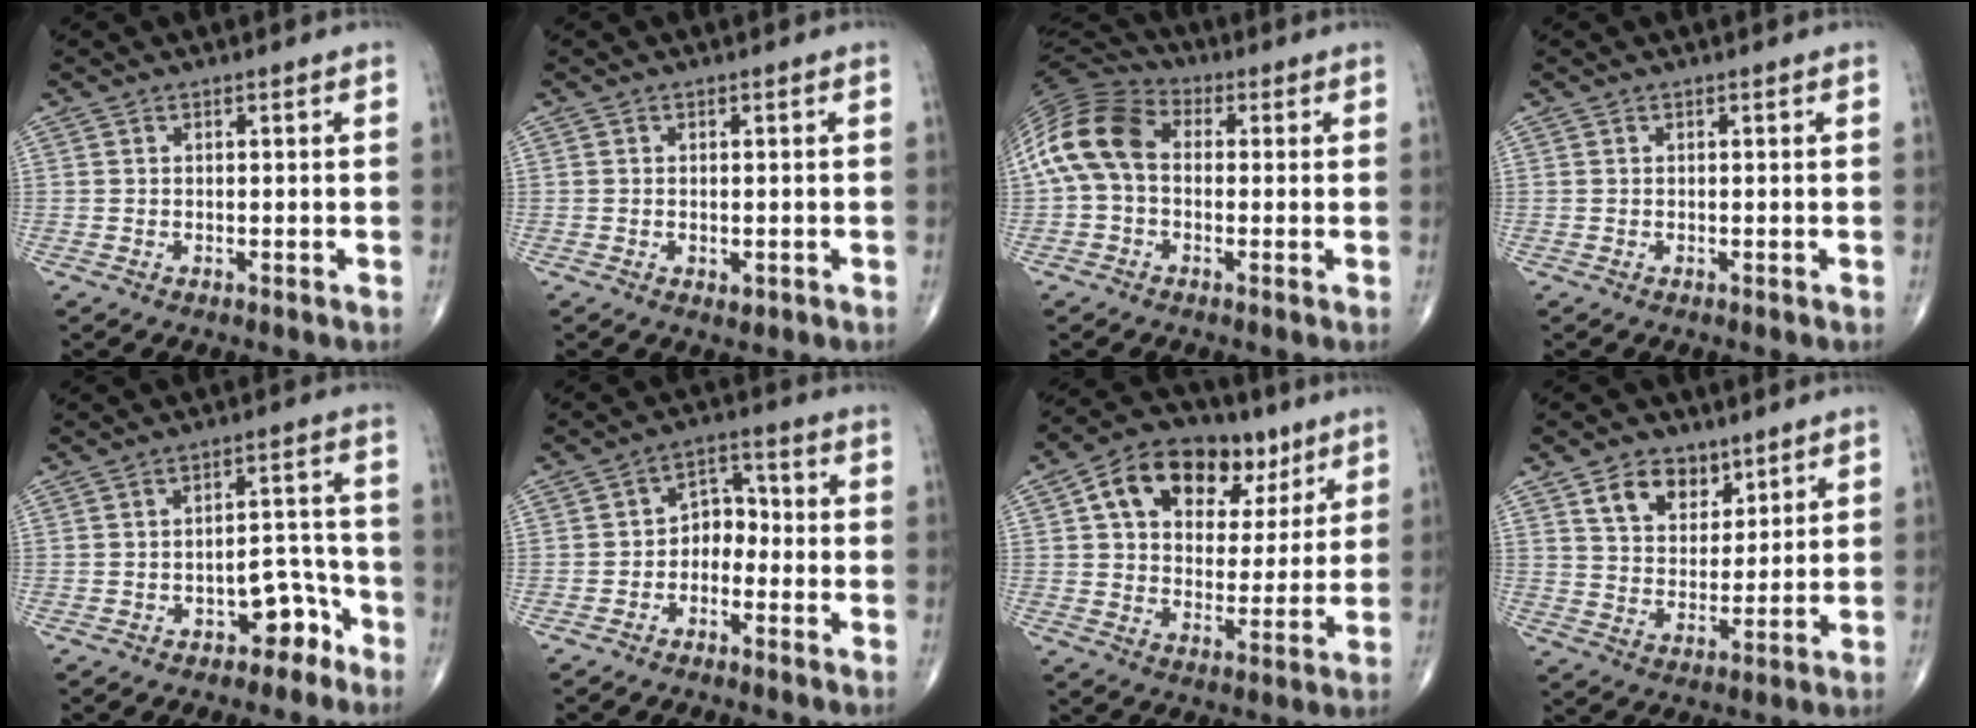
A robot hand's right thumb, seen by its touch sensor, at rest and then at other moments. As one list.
[{"total": 1.4, "force": [-0.4, 0.9, 1.1], "torque": [-0.015, -0.004, -0.002]}, {"total": 13.1, "force": [0.4, 9.2, 9.3], "torque": [-0.187, 0.034, -0.006]}, {"total": 0.0}, {"total": 7.0, "force": [-4.3, 3.9, 3.9], "torque": [-0.031, 0.057, -0.059]}, {"total": 5.6, "force": [-2.1, 4.1, 3.2], "torque": [-0.025, 0.037, -0.051]}, {"total": 18.0, "force": [7.8, 12.1, 10.9], "torque": [-0.132, 0.003, 0.124]}, {"total": 9.2, "force": [5.4, 6.1, 4.3], "torque": [-0.046, -0.033, 0.099]}]